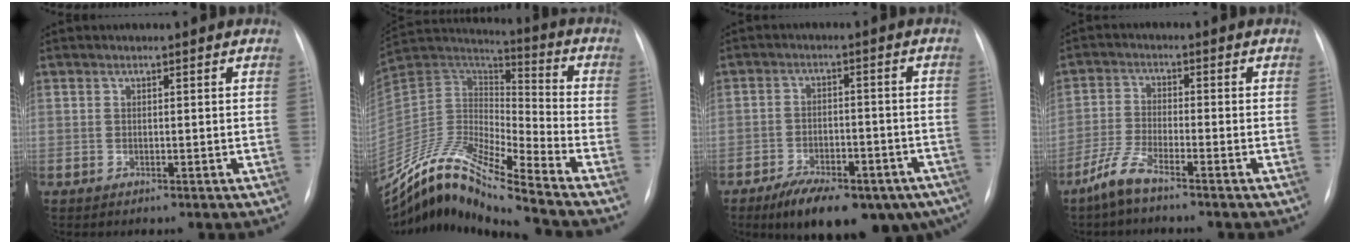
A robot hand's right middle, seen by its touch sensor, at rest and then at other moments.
{"total": 17.4, "force": [-15.1, 0.1, 8.7], "torque": [-0.163, 0.028, -0.281]}
{"total": 17.7, "force": [-12.1, 6.9, 11.0], "torque": [-0.122, 0.003, -0.167]}
{"total": 5.0, "force": [-3.9, 0.3, 3.0], "torque": [-0.075, -0.011, -0.088]}